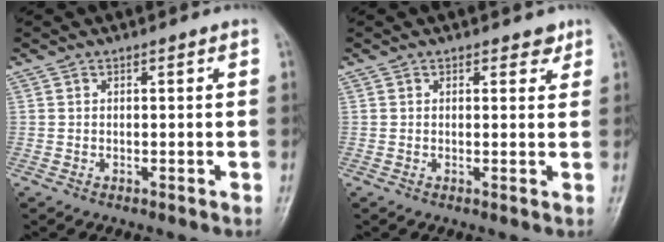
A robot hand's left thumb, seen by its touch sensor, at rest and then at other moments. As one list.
[{"total": 2.0, "force": [1.4, 1.2, 0.7], "torque": [0.009, -0.006, 0.013]}]